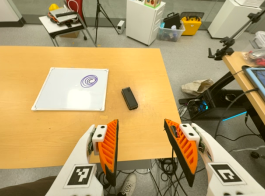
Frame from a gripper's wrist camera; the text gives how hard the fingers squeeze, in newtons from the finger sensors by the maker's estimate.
{"total": 0.0}